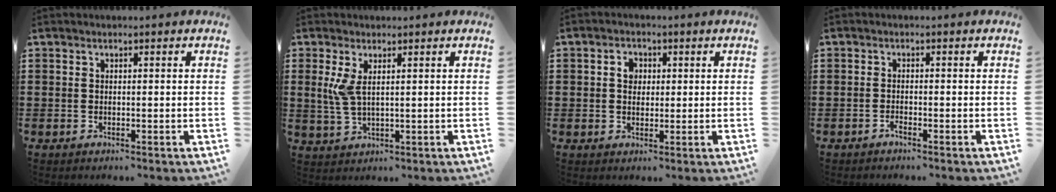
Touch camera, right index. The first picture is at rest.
{"total": 4.2, "force": [1.7, 1.5, 3.5], "torque": [-0.089, -0.001, 0.025]}
{"total": 3.0, "force": [0.4, 2.3, 1.9], "torque": [-0.044, 0.012, 0.005]}
{"total": 1.0, "force": [-0.9, 0.1, 0.5], "torque": [-0.012, -0.003, -0.016]}